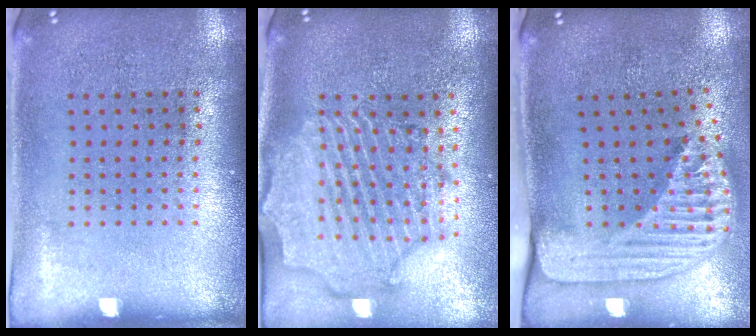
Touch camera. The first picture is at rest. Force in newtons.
{"total": 2.6, "press": 2.4, "slide": 1.1}
{"total": 2.5, "press": 1.8, "slide": 1.8}